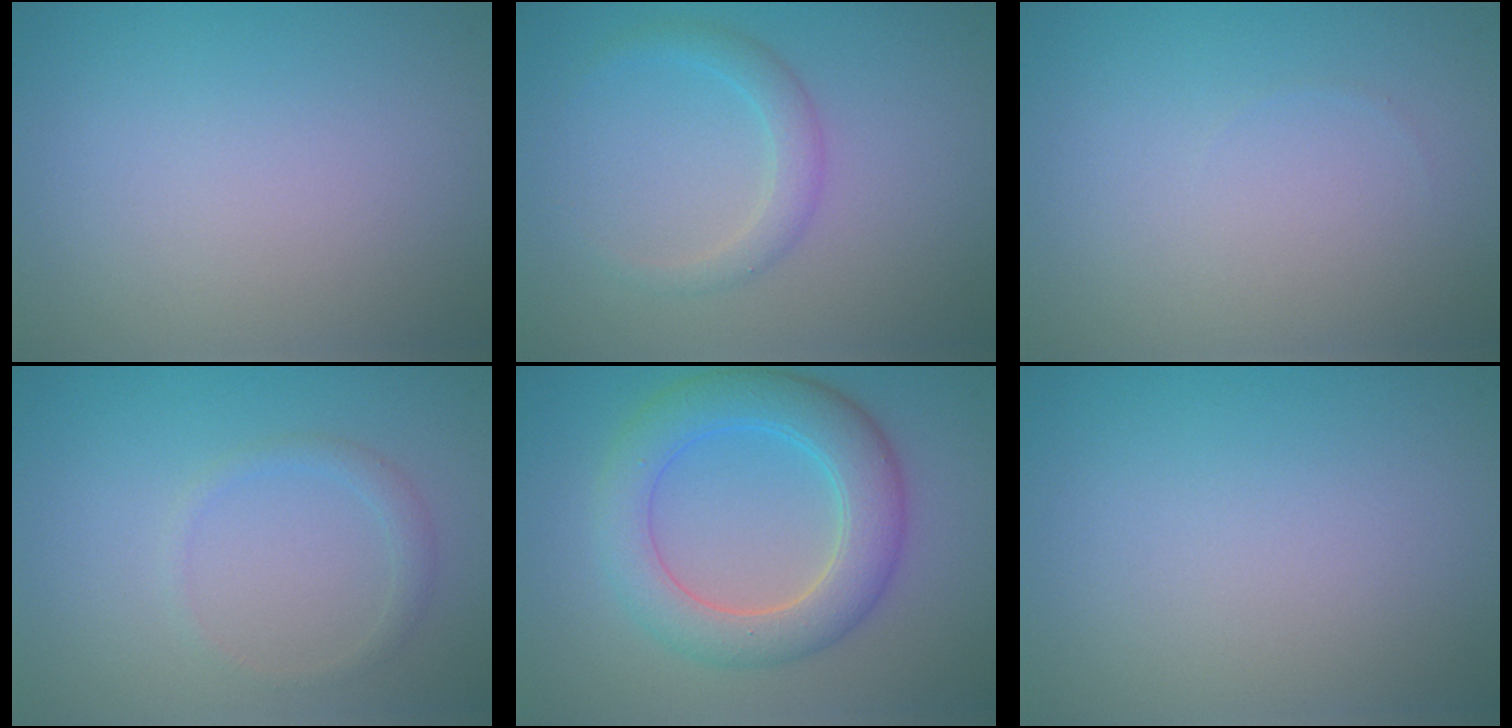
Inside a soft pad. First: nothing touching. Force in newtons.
{"total": 2.0, "press": 2.0, "slide": 0.1}
{"total": 0.0}
{"total": 1.2, "press": 1.1, "slide": 0.1}
{"total": 6.2, "press": 6.2, "slide": 0.6}
{"total": 0.0}